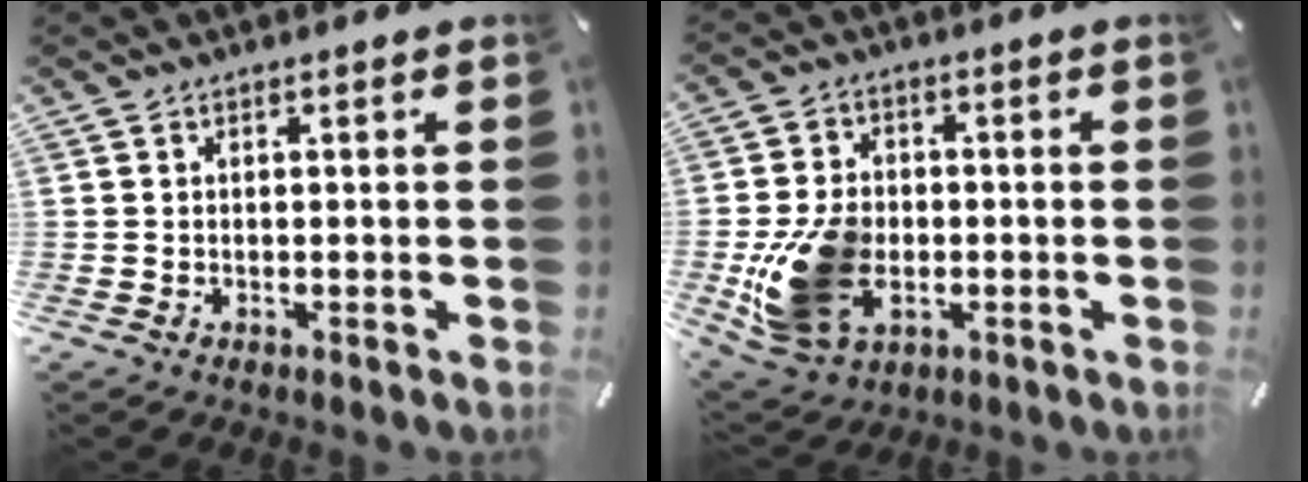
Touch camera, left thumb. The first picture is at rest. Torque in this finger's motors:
{"motor_torque": [1.39, 1.67, 0.39, -0.08, 0.62]}